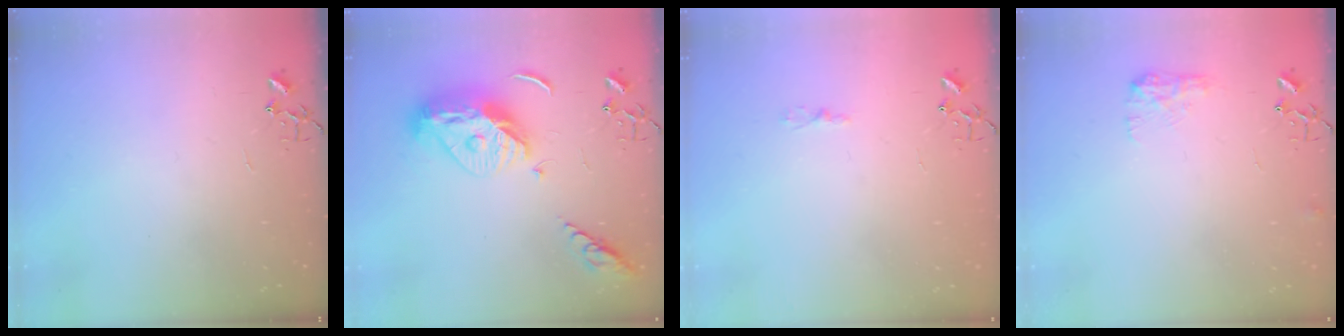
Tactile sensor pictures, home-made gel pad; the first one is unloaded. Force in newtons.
{"total": 15.9, "press": 15.8, "slide": 1.5}
{"total": 3.1, "press": 3.1, "slide": 0.3}
{"total": 8.3, "press": 8.2, "slide": 0.3}